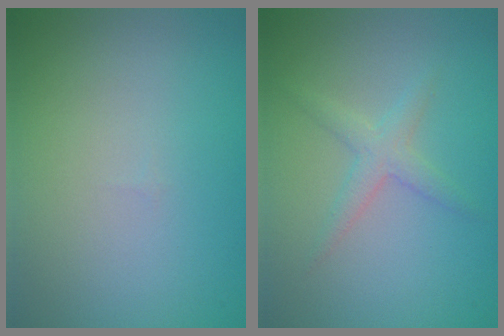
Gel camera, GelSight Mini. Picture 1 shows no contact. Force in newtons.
{"total": 2.0, "press": 2.0, "slide": 0.1}